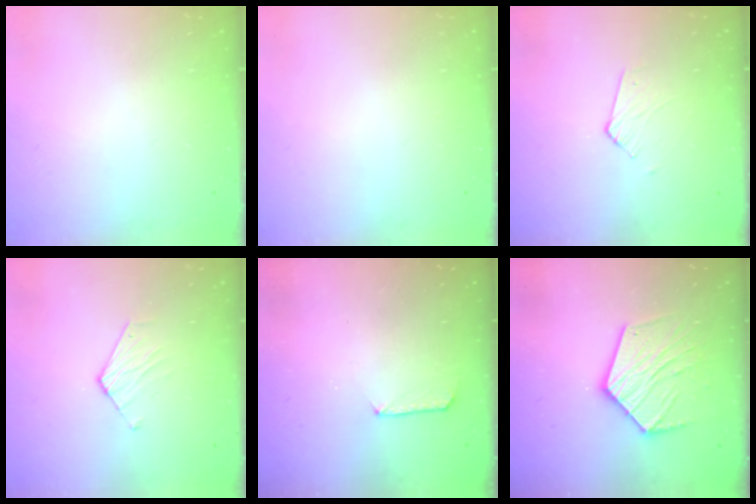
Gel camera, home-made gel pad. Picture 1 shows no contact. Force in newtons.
{"total": 0.0}
{"total": 2.7, "press": 2.7, "slide": 0.2}
{"total": 3.9, "press": 3.9, "slide": 0.3}
{"total": 5.5, "press": 5.5, "slide": 0.5}
{"total": 14.1, "press": 14.1, "slide": 0.8}